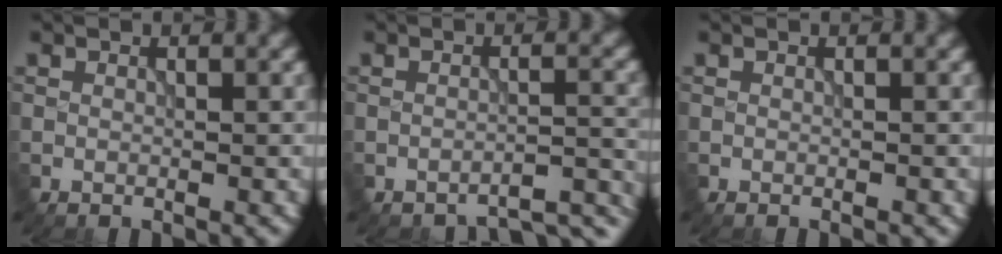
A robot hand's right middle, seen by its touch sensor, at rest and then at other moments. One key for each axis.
{"total": 3.3, "fx": -3.2, "fy": 0.3, "fz": 0.8, "tx": -0.002, "ty": 0.001, "tz": -0.043}
{"total": 0.0}